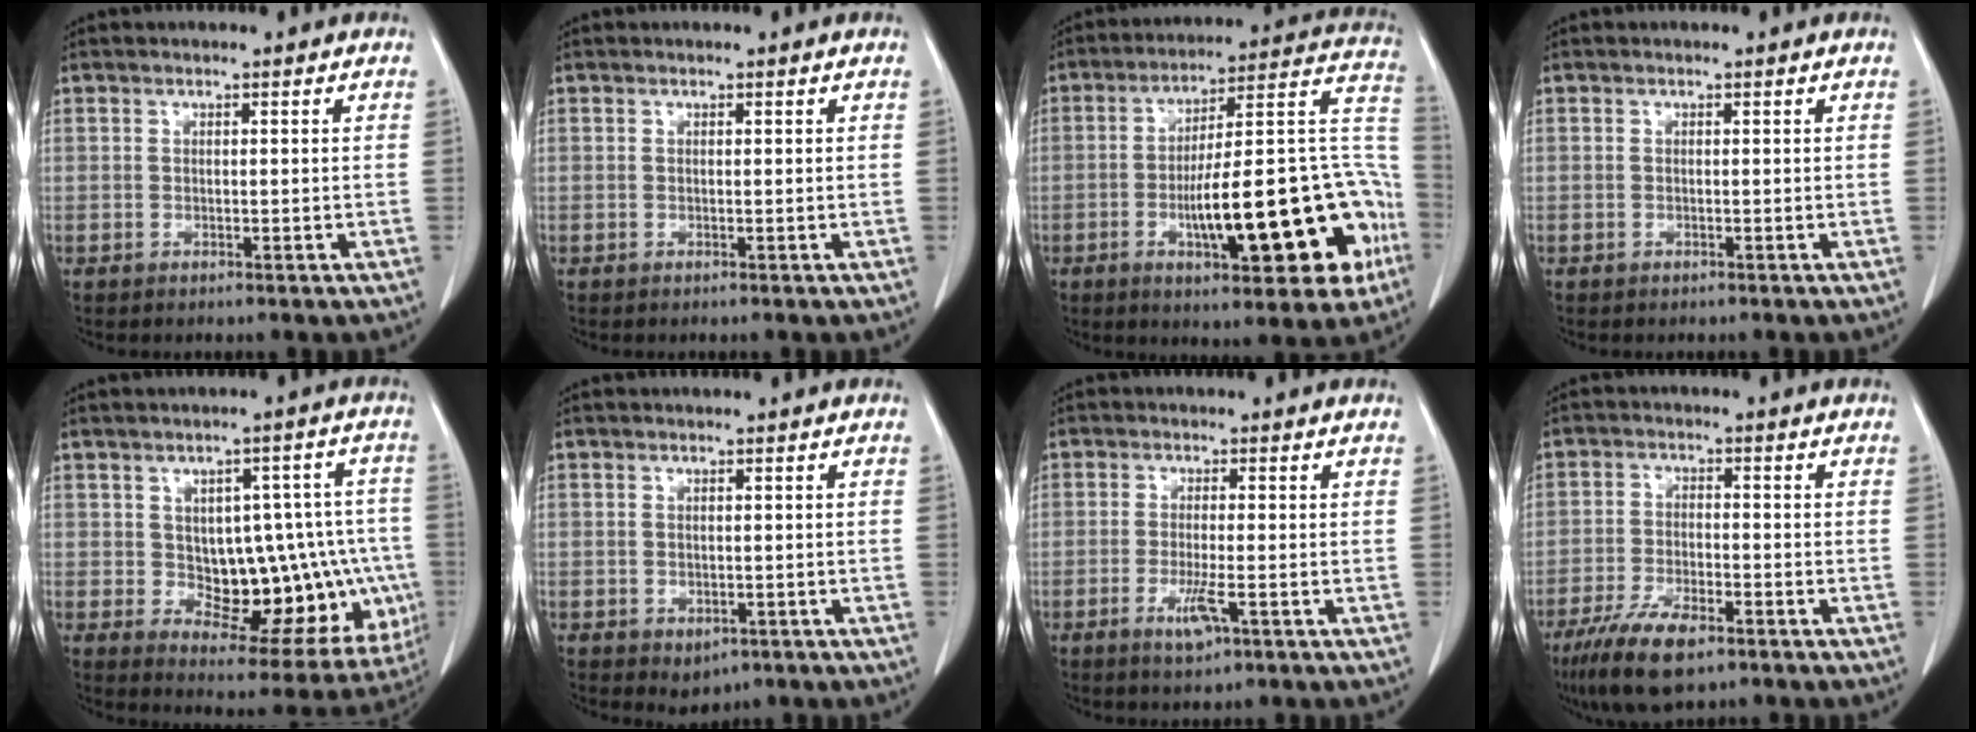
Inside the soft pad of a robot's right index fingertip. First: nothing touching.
{"total": 0.0}
{"total": 24.6, "force": [-7.4, 5.9, 22.6], "torque": [-0.257, 0.032, -0.094]}
{"total": 0.0}
{"total": 16.9, "force": [-1.6, 8.5, 14.5], "torque": [-0.151, 0.032, 0.006]}
{"total": 2.5, "force": [-1.2, 1.8, 1.2], "torque": [-0.009, 0.001, -0.002]}
{"total": 3.9, "force": [-1.8, 0.6, 3.5], "torque": [-0.067, -0.006, -0.031]}
{"total": 8.8, "force": [-5.8, 2.6, 6.0], "torque": [-0.113, -0.013, -0.100]}